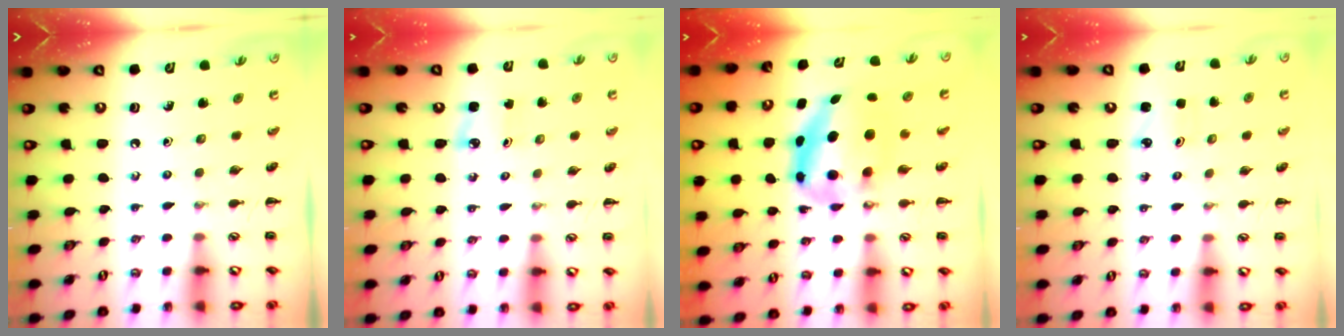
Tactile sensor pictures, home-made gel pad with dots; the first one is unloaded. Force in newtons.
{"total": 2.9, "press": 2.8, "slide": 0.5}
{"total": 7.5, "press": 7.3, "slide": 1.6}
{"total": 2.0, "press": 2.0, "slide": 0.5}